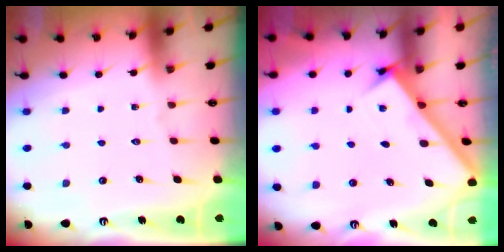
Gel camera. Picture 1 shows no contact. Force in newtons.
{"total": 2.6, "press": 2.6, "slide": 0.1}